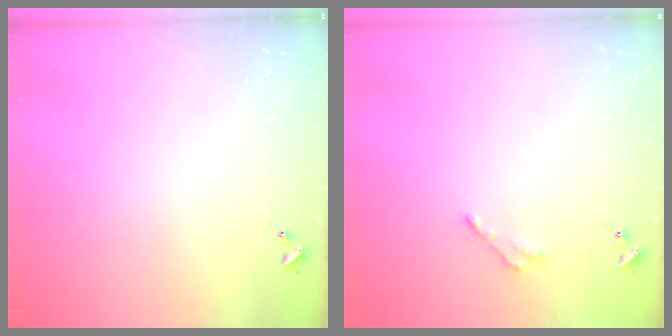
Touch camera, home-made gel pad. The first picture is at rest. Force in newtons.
{"total": 2.8, "press": 2.8, "slide": 0.3}